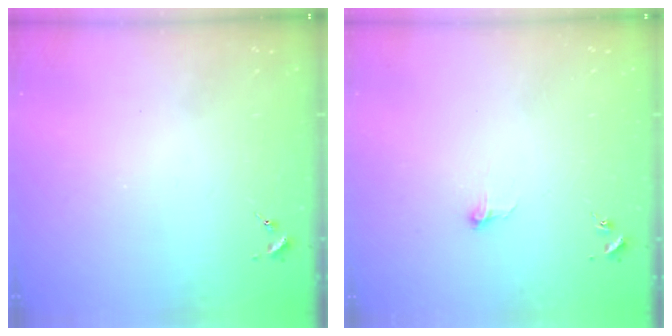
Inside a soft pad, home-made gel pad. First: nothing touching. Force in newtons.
{"total": 4.1, "press": 4.0, "slide": 0.3}